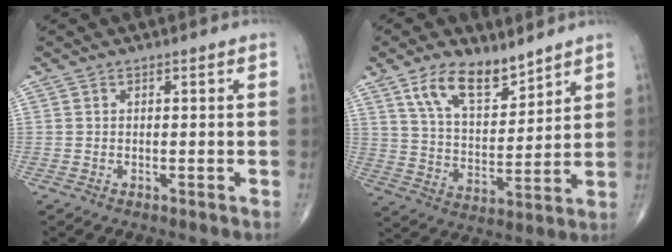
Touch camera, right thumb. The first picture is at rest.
{"total": 11.9, "force": [8.0, 5.5, 6.9], "torque": [-0.101, -0.052, 0.155]}